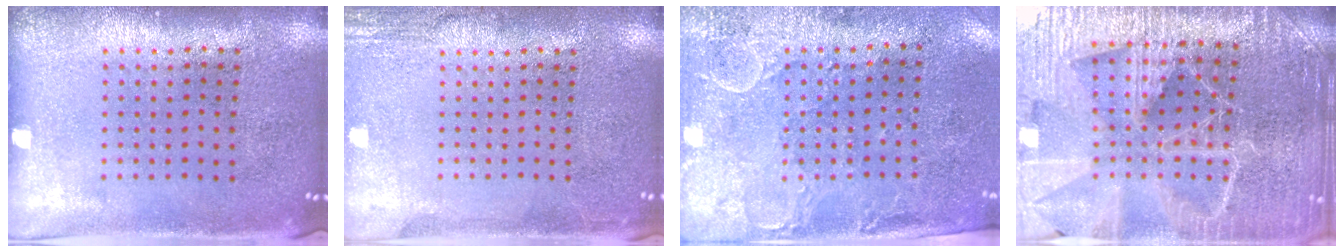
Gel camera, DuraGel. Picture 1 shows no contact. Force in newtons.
{"total": 2.4, "press": 2.4, "slide": 0.3}
{"total": 3.0, "press": 2.3, "slide": 1.9}
{"total": 4.9, "press": 4.5, "slide": 1.8}